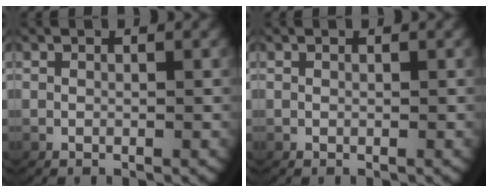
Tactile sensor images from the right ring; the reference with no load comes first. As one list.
[{"total": 0.0}]